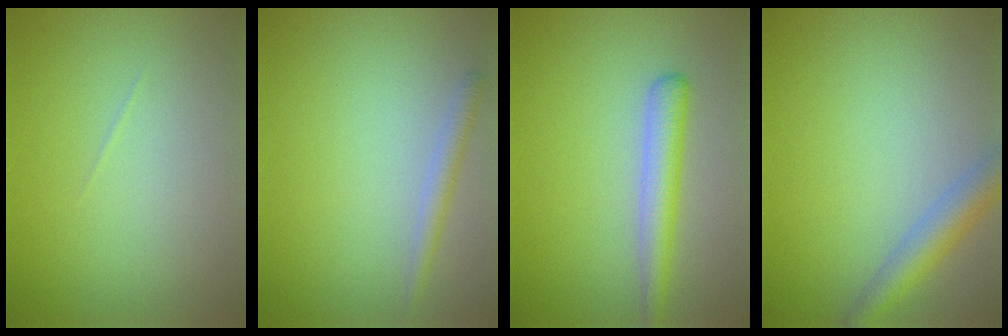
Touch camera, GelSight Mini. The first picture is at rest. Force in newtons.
{"total": 1.4, "press": 1.4, "slide": 0.1}
{"total": 2.9, "press": 2.9, "slide": 0.1}
{"total": 3.3, "press": 3.3, "slide": 0.1}